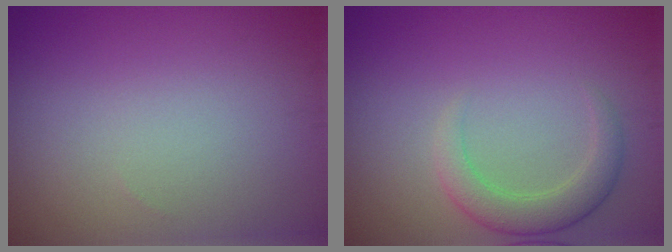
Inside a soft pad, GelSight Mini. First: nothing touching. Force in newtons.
{"total": 3.1, "press": 3.0, "slide": 0.3}